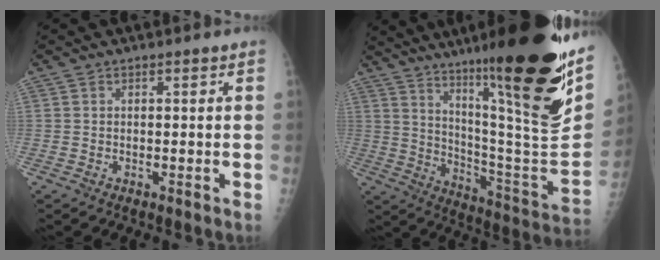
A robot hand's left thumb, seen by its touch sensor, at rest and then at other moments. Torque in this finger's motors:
{"motor_torque": [3.42, 1.56, 1.92, -0.85, 0.61]}